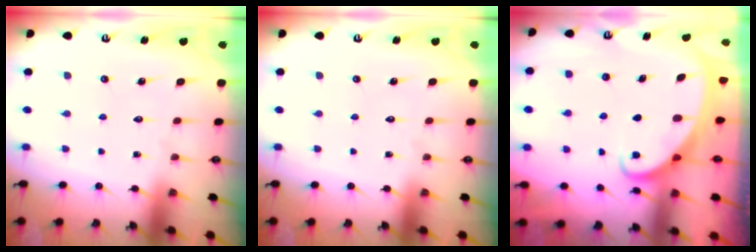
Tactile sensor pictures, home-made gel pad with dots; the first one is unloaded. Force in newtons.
{"total": 0.0}
{"total": 2.2, "press": 2.2, "slide": 0.4}